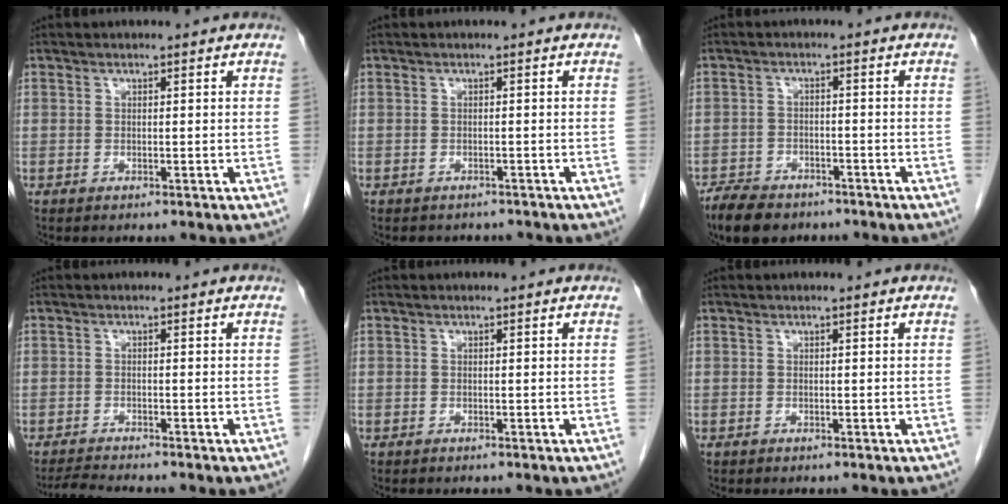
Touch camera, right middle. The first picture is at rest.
{"total": 3.2, "force": [-2.8, 1.5, 0.4], "torque": [-0.011, 0.001, -0.034]}
{"total": 7.3, "force": [-5.8, 3.3, 2.9], "torque": [-0.053, -0.005, -0.093]}
{"total": 2.6, "force": [-2.4, -1.0, 0.3], "torque": [-0.018, -0.018, -0.046]}
{"total": 0.0}
{"total": 0.0}